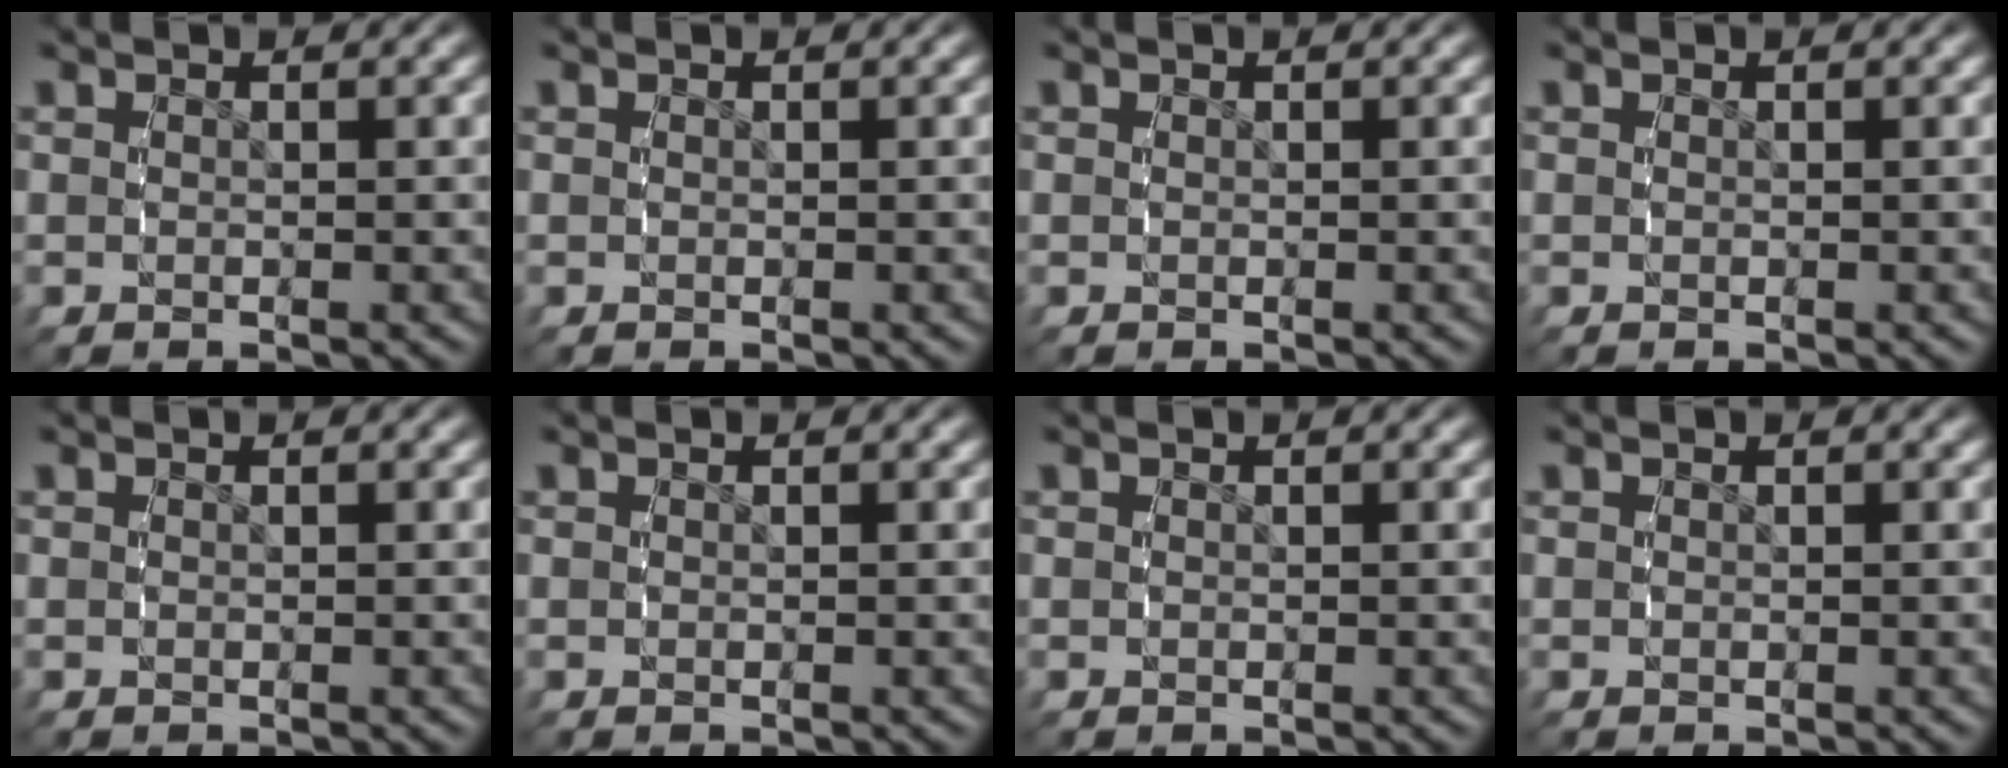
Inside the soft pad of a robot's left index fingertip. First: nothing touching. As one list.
[{"total": 0.0}, {"total": 0.0}, {"total": 0.0}, {"total": 0.0}, {"total": 0.0}, {"total": 0.0}, {"total": 0.0}]